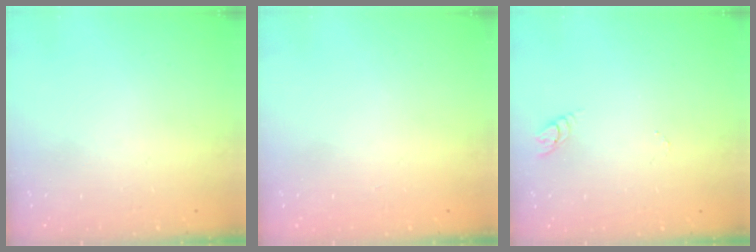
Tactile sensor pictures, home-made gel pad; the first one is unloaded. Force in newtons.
{"total": 0.0}
{"total": 2.7, "press": 2.7, "slide": 0.2}